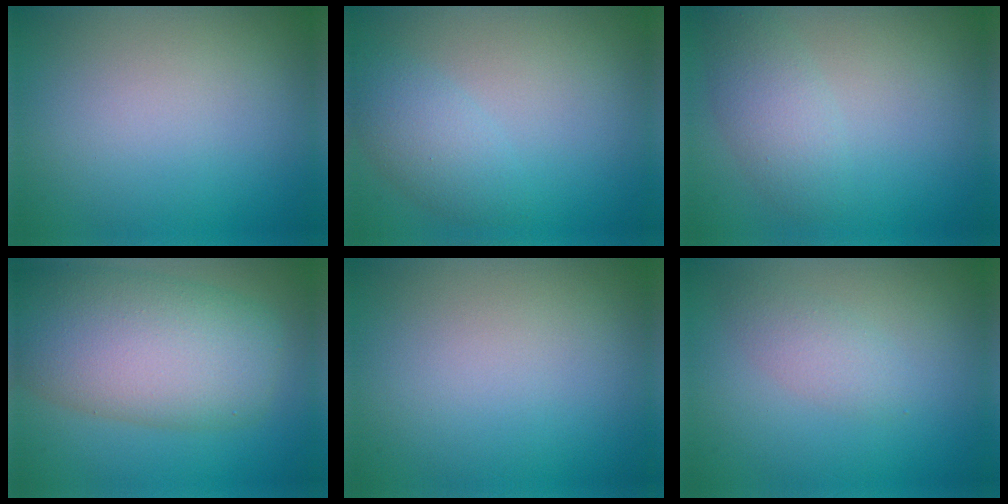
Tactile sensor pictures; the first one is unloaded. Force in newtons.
{"total": 2.8, "press": 2.8, "slide": 0.1}
{"total": 2.9, "press": 2.9, "slide": 0.2}
{"total": 10.4, "press": 10.4, "slide": 0.2}
{"total": 0.0}
{"total": 1.9, "press": 1.9, "slide": 0.1}